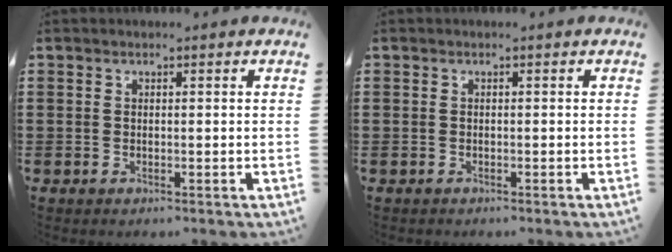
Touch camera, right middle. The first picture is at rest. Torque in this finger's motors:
{"motor_torque": [-0.83, 0.77, -0.24, -0.06]}